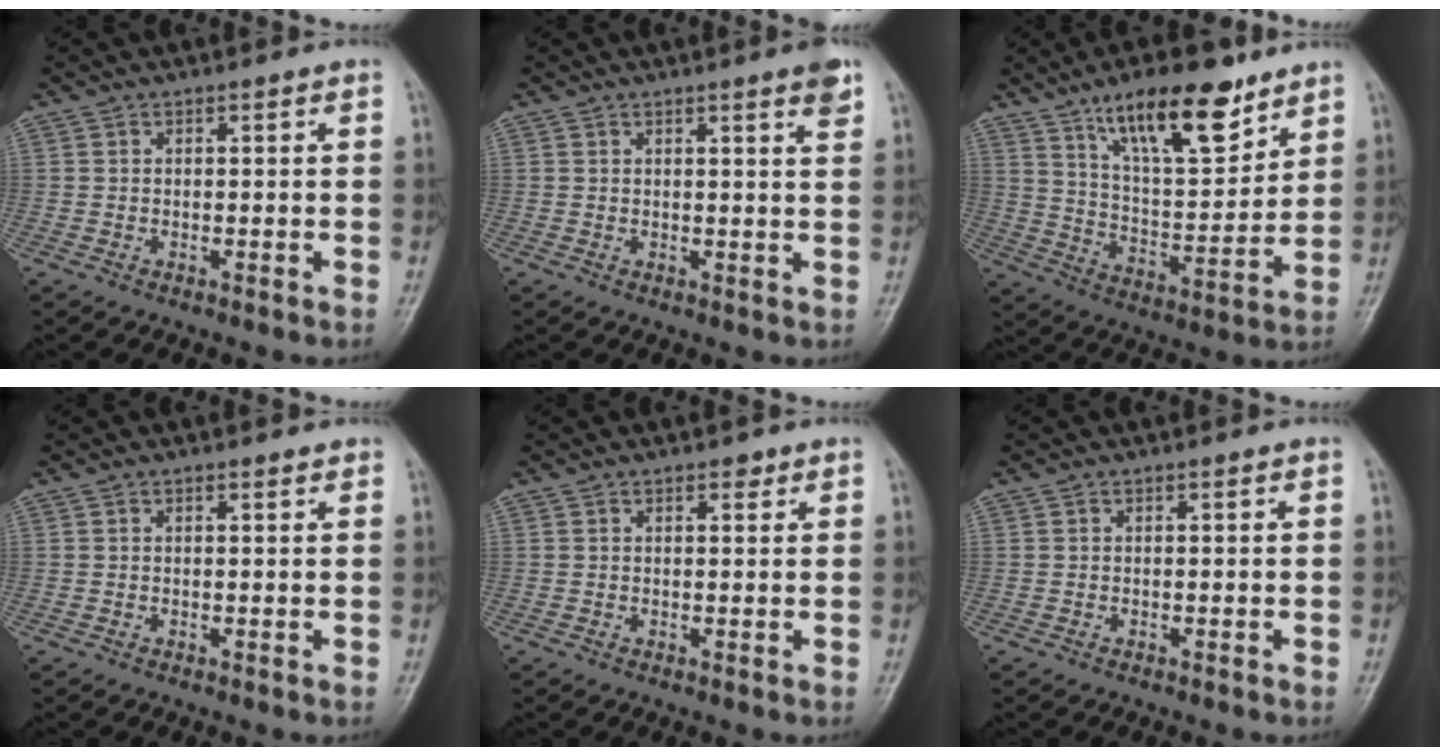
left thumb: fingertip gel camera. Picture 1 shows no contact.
{"total": 3.2, "force": [2.1, 0.2, 2.4], "torque": [-0.030, -0.012, 0.026]}
{"total": 17.3, "force": [11.1, 6.0, 11.8], "torque": [-0.160, -0.059, 0.194]}
{"total": 0.8, "force": [0.6, 0.3, 0.4], "torque": [-0.006, -0.002, 0.007]}
{"total": 1.3, "force": [0.9, 0.6, 0.7], "torque": [-0.004, -0.004, 0.010]}
{"total": 0.0}